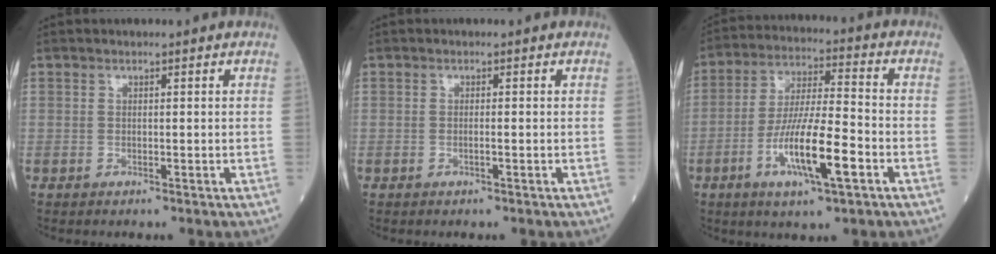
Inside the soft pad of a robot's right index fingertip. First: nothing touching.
{"total": 0.8, "force": [-0.3, 0.0, 0.8], "torque": [-0.016, 0.001, -0.005]}
{"total": 12.4, "force": [-4.6, 1.6, 11.4], "torque": [-0.214, -0.008, -0.083]}